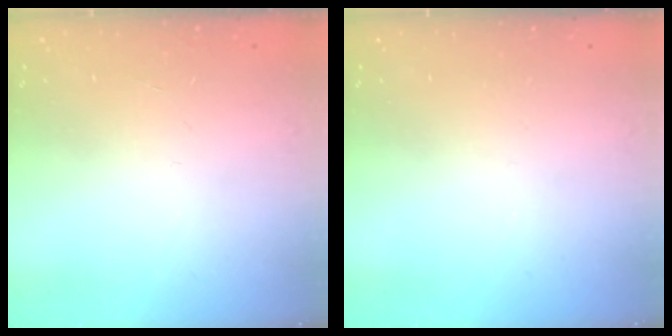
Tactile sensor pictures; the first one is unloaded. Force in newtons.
{"total": 0.0}